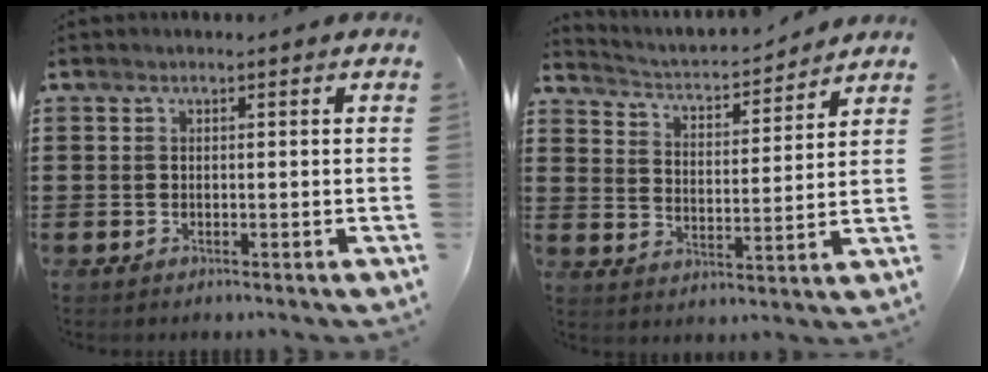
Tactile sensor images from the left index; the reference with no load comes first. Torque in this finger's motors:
{"motor_torque": [-0.06, 0.06, 0.06, 0.00]}